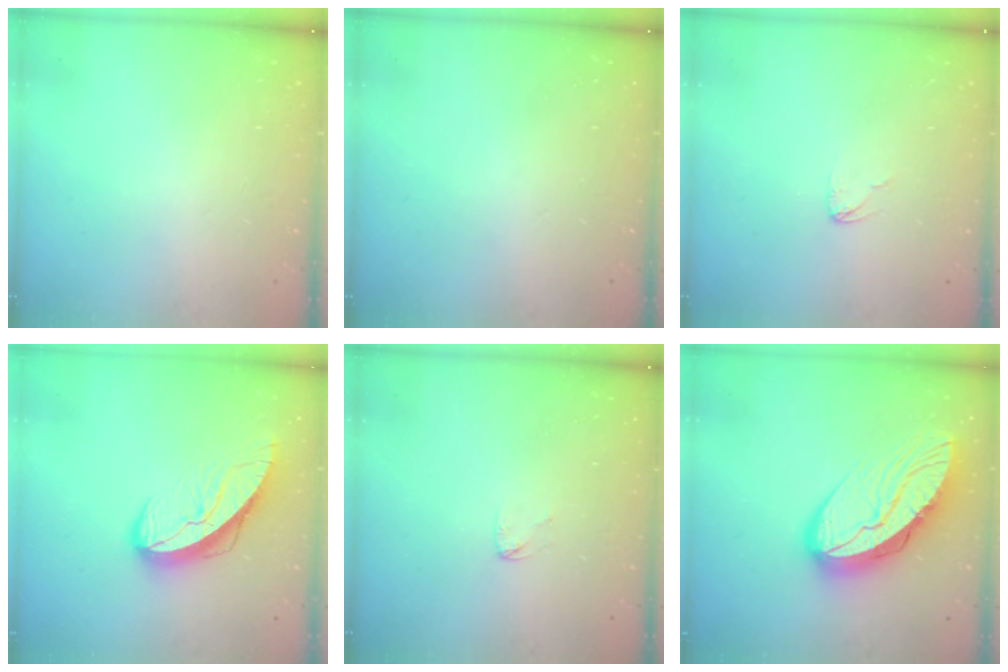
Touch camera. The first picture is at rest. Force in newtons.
{"total": 0.0}
{"total": 2.7, "press": 2.7, "slide": 0.2}
{"total": 10.4, "press": 10.4, "slide": 1.0}
{"total": 2.8, "press": 2.8, "slide": 0.2}
{"total": 16.1, "press": 16.0, "slide": 1.3}